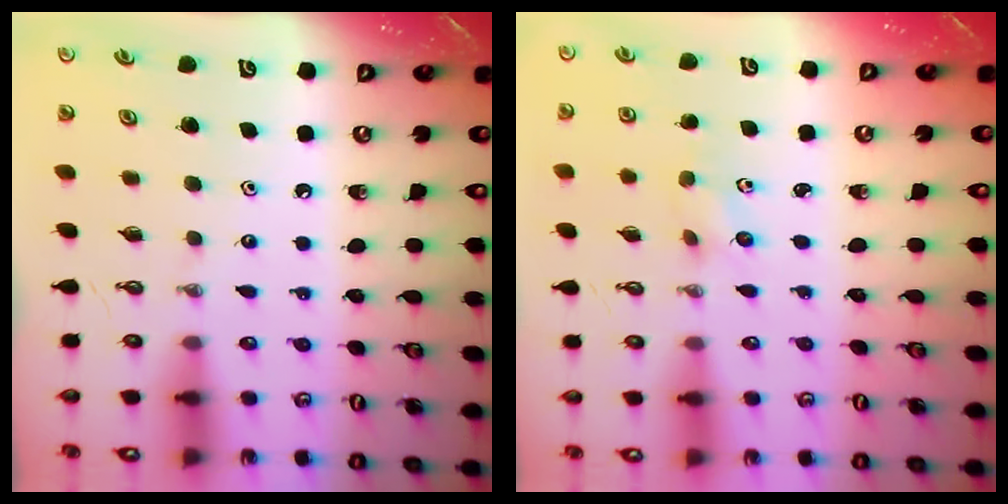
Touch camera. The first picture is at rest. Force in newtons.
{"total": 4.0, "press": 3.6, "slide": 1.9}